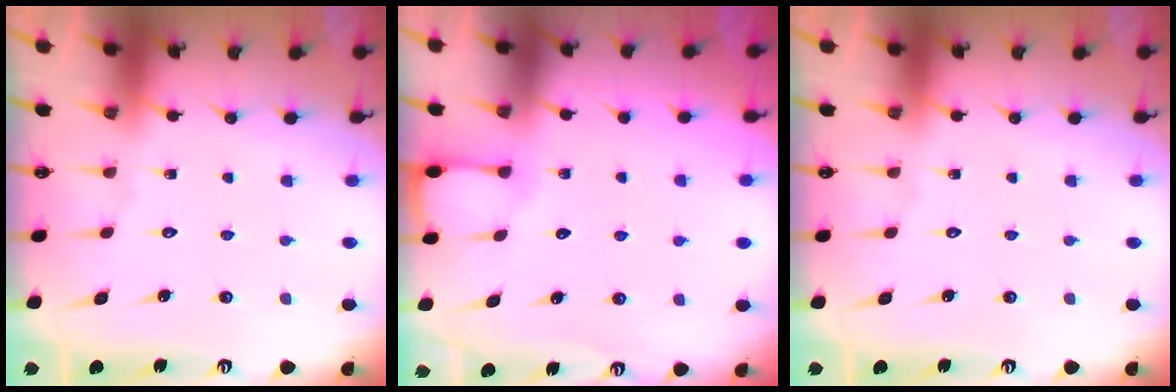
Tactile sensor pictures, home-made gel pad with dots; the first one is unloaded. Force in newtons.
{"total": 2.4, "press": 2.4, "slide": 0.3}
{"total": 0.0}